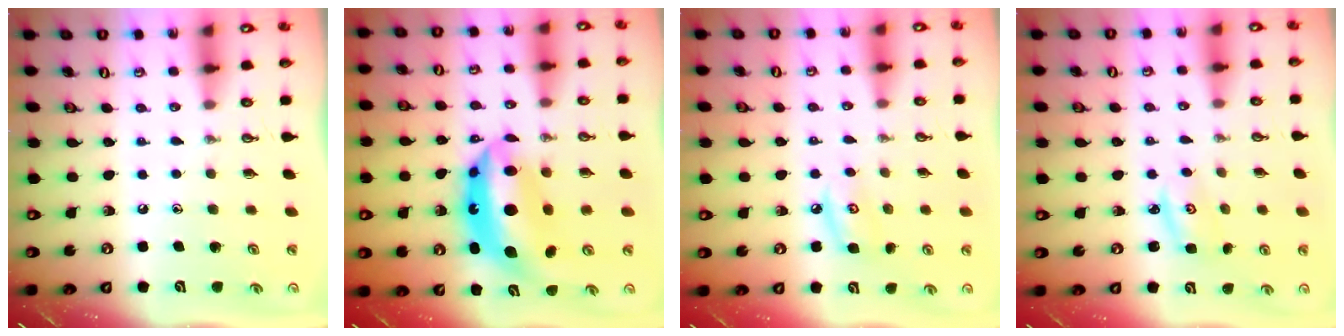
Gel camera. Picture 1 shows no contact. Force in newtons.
{"total": 15.1, "press": 15.0, "slide": 2.0}
{"total": 7.2, "press": 7.2, "slide": 0.6}
{"total": 2.6, "press": 2.6, "slide": 0.2}